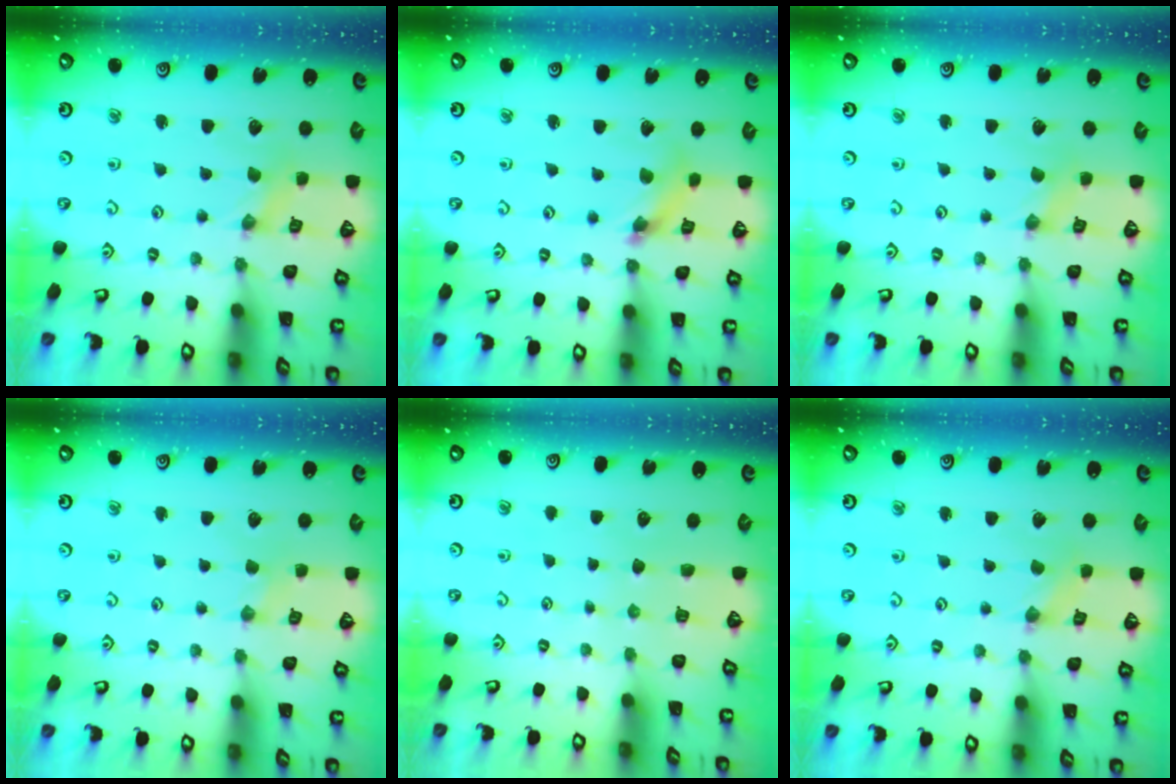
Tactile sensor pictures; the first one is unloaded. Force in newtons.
{"total": 4.8, "press": 4.8, "slide": 0.5}
{"total": 0.6, "press": 0.6, "slide": 0.1}
{"total": 0.0}
{"total": 0.0}
{"total": 0.0}